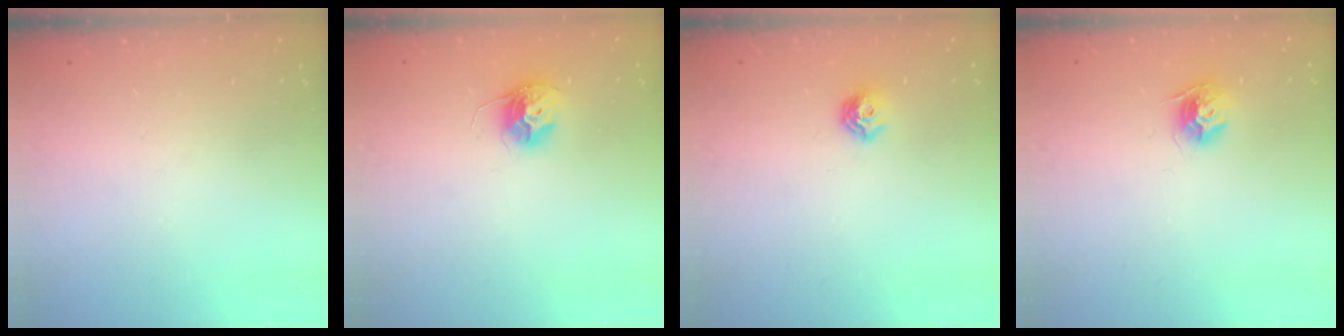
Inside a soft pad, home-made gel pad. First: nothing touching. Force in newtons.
{"total": 10.7, "press": 10.7, "slide": 0.7}
{"total": 7.5, "press": 7.4, "slide": 1.0}
{"total": 9.3, "press": 9.3, "slide": 0.3}